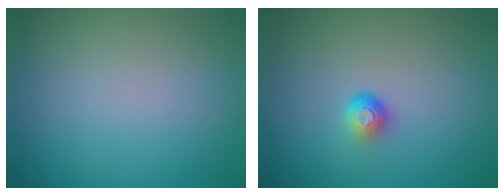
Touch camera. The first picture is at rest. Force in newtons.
{"total": 1.8, "press": 1.1, "slide": 1.4}